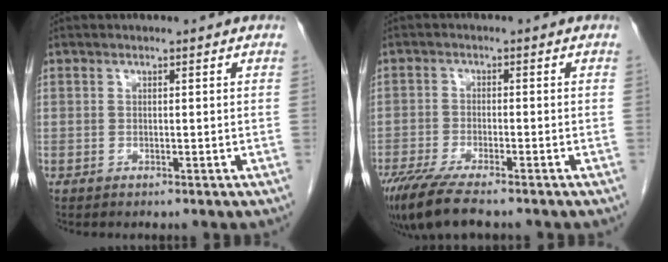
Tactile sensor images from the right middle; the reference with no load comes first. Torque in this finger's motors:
{"motor_torque": [0.99, -1.14, 0.23, 0.09]}